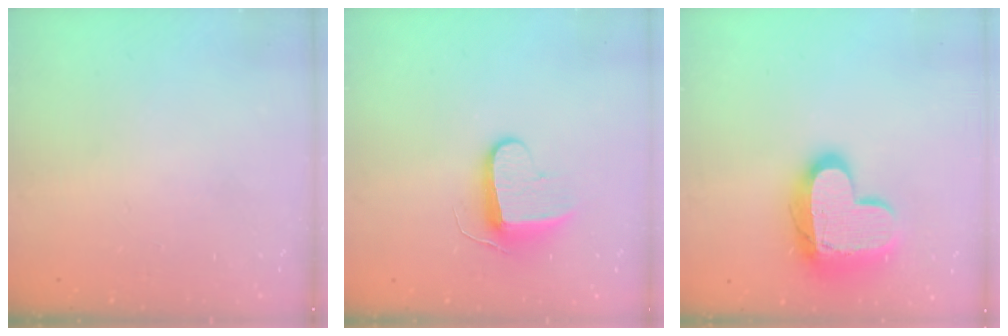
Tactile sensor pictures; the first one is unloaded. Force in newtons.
{"total": 9.1, "press": 9.1, "slide": 0.0}
{"total": 15.7, "press": 15.7, "slide": 1.2}